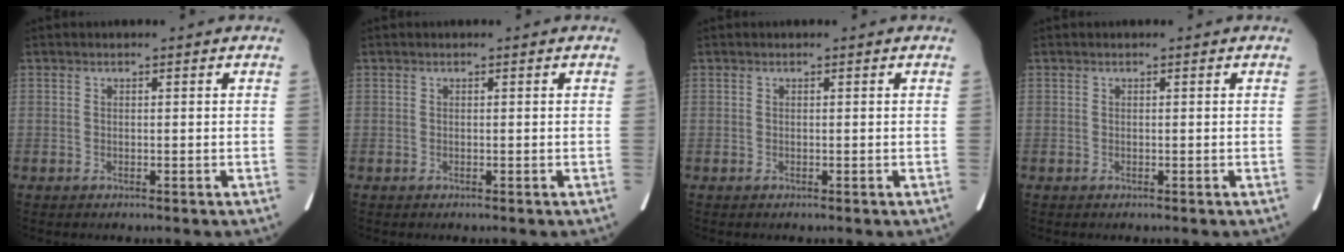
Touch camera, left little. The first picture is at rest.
{"total": 0.0}
{"total": 0.0}
{"total": 0.0}